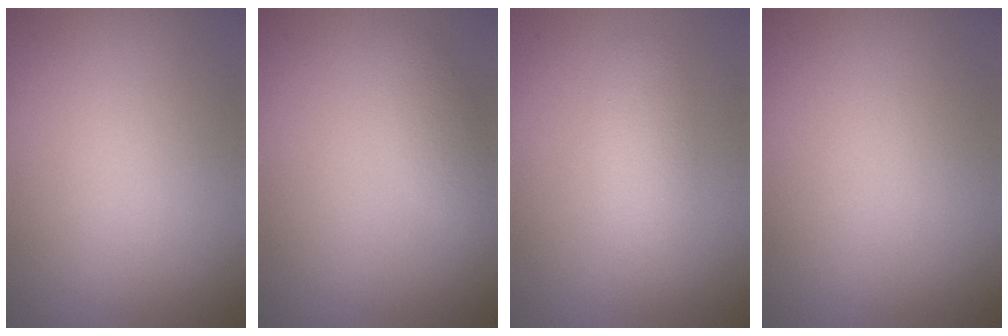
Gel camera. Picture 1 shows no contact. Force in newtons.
{"total": 1.7, "press": 1.7, "slide": 0.0}
{"total": 2.6, "press": 2.6, "slide": 0.2}
{"total": 0.0}